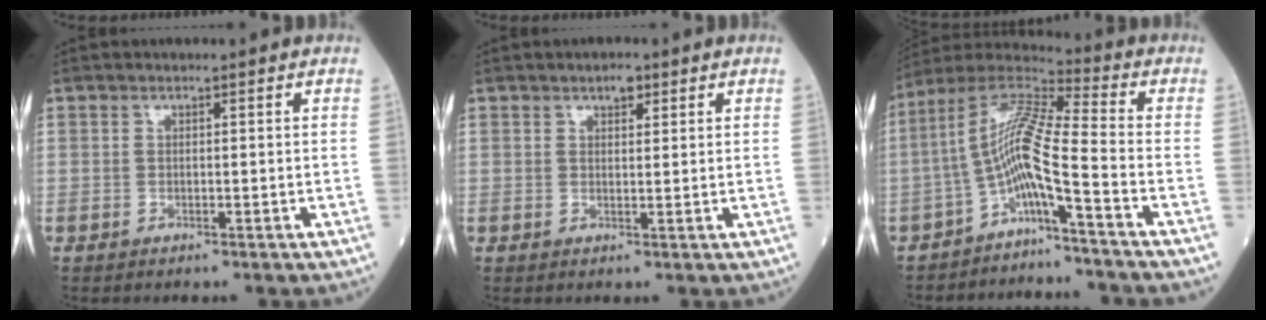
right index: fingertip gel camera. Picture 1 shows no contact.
{"total": 1.9, "force": [1.2, 0.9, 1.2], "torque": [-0.019, 0.002, 0.018]}
{"total": 9.4, "force": [-4.2, -0.4, 8.4], "torque": [-0.168, 0.022, -0.088]}